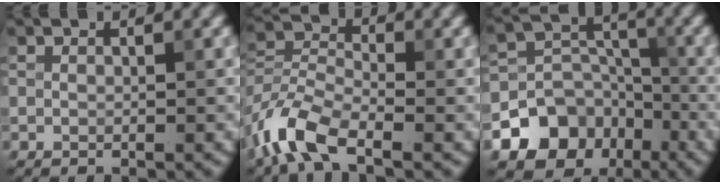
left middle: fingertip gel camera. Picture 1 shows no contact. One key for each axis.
{"total": 6.1, "fx": -3.7, "fy": 2.9, "fz": 3.9, "tx": -0.079, "ty": 0.001, "tz": -0.088}
{"total": 10.7, "fx": -5.8, "fy": 8.4, "fz": 3.1, "tx": -0.048, "ty": -0.007, "tz": -0.116}